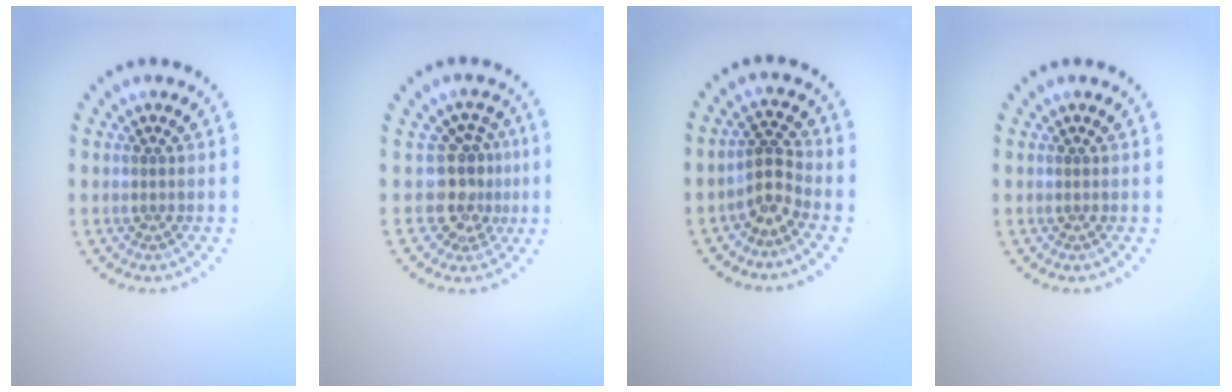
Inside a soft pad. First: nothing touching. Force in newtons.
{"total": 3.3, "press": 2.5, "slide": 2.1}
{"total": 2.4, "press": 1.9, "slide": 1.6}
{"total": 0.0}